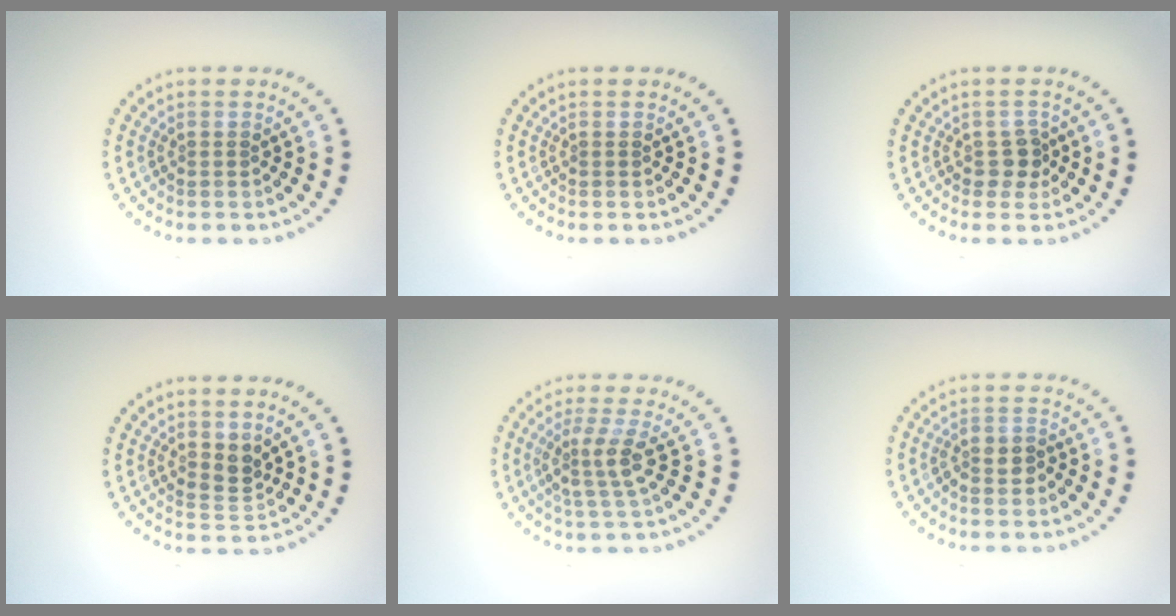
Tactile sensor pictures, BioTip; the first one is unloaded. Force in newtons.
{"total": 0.0}
{"total": 1.8, "press": 1.6, "slide": 0.9}
{"total": 1.9, "press": 1.6, "slide": 1.0}
{"total": 2.7, "press": 2.0, "slide": 1.8}
{"total": 2.1, "press": 1.9, "slide": 0.9}